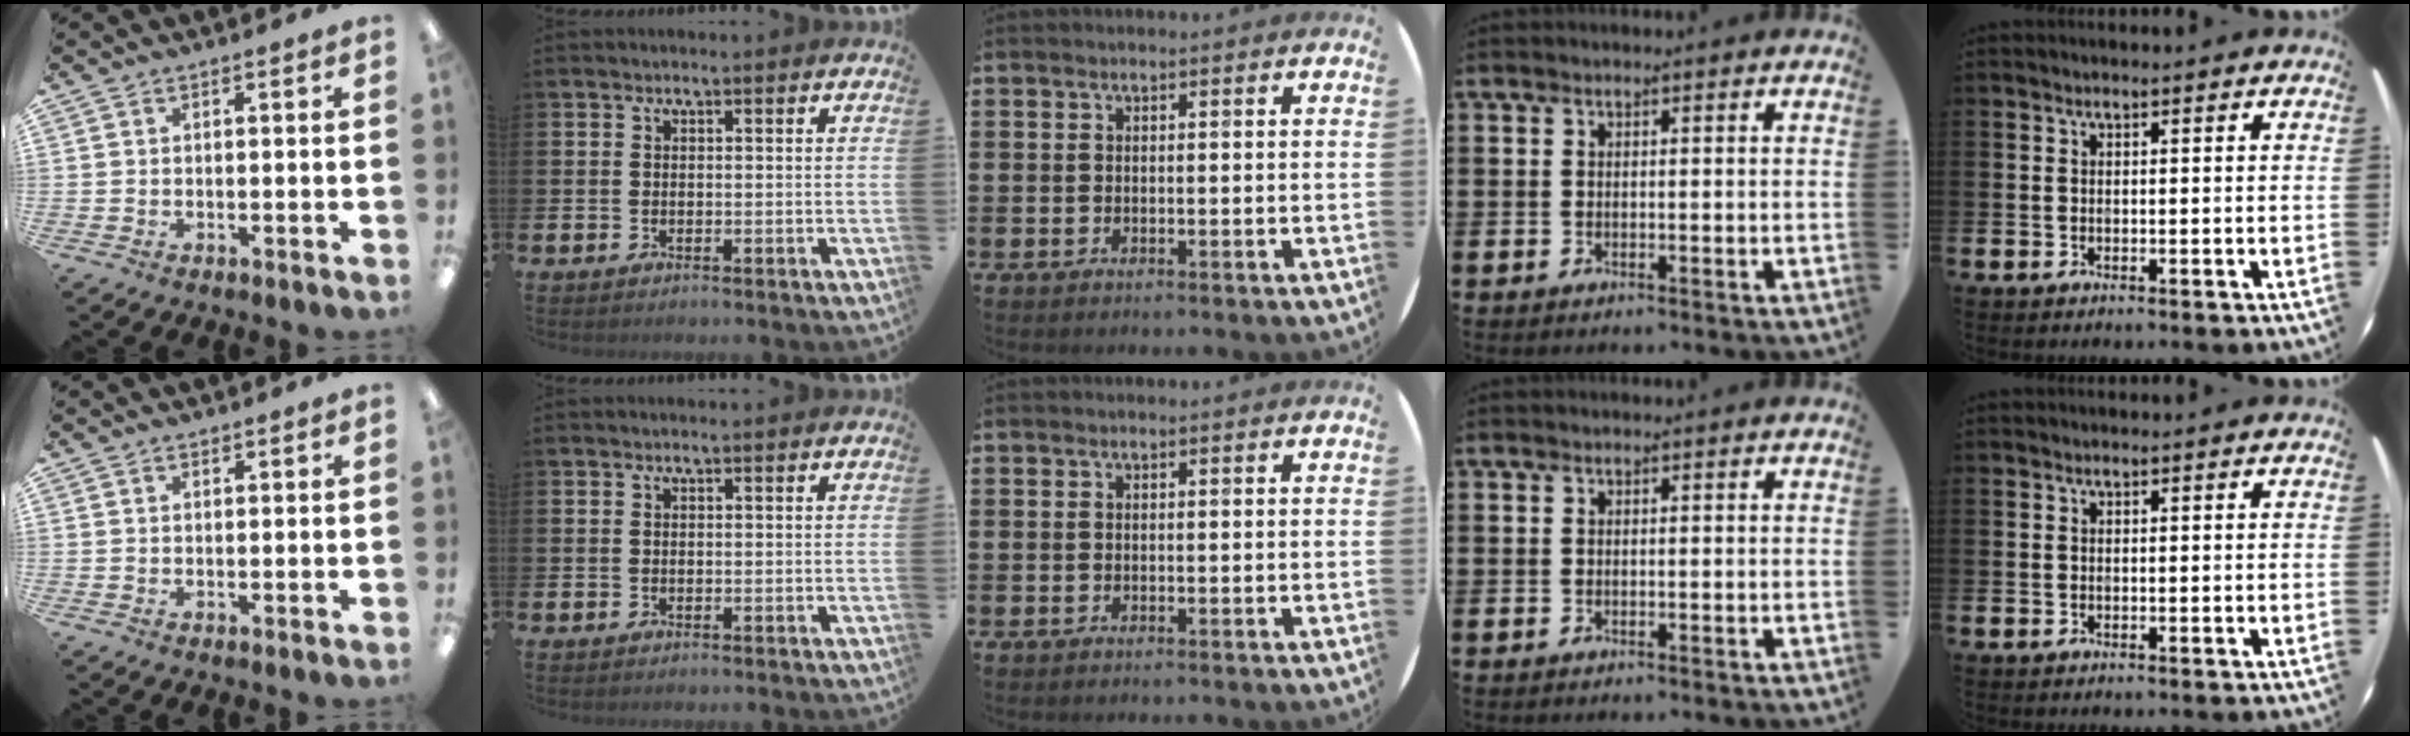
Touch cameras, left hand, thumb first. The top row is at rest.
{"thumb": {"total": 0.7, "force": [0.6, 0.3, 0.1], "torque": [-0.002, 0.000, 0.011]}}